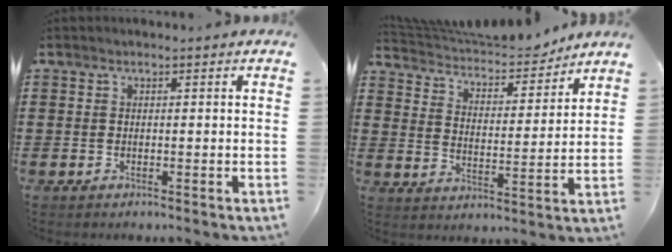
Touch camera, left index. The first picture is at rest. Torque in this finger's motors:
{"motor_torque": [0.22, -0.68, -0.29, -0.07]}